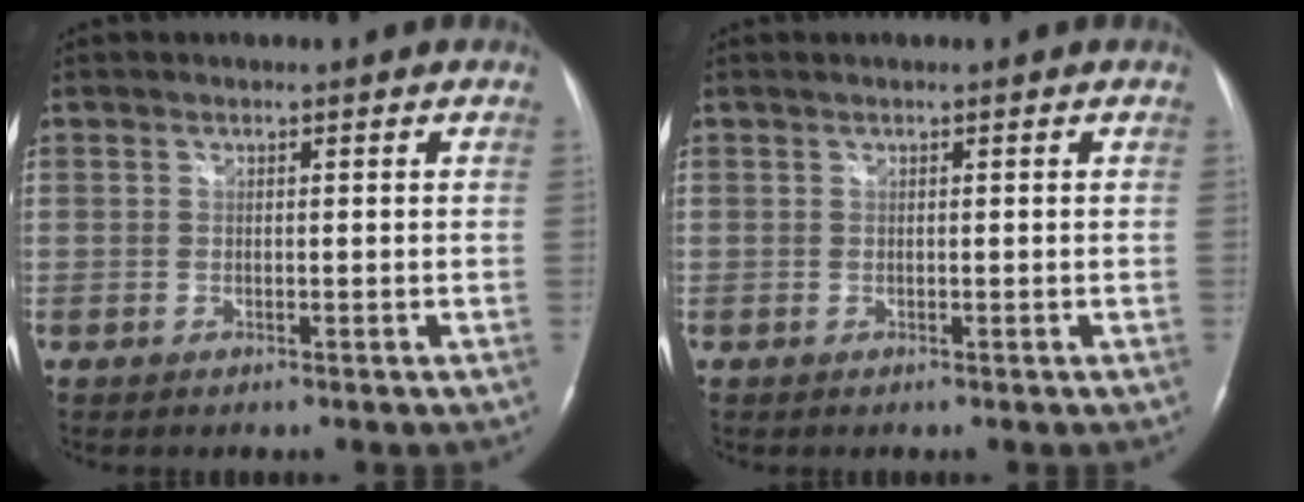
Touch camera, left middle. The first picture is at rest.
{"total": 0.0}